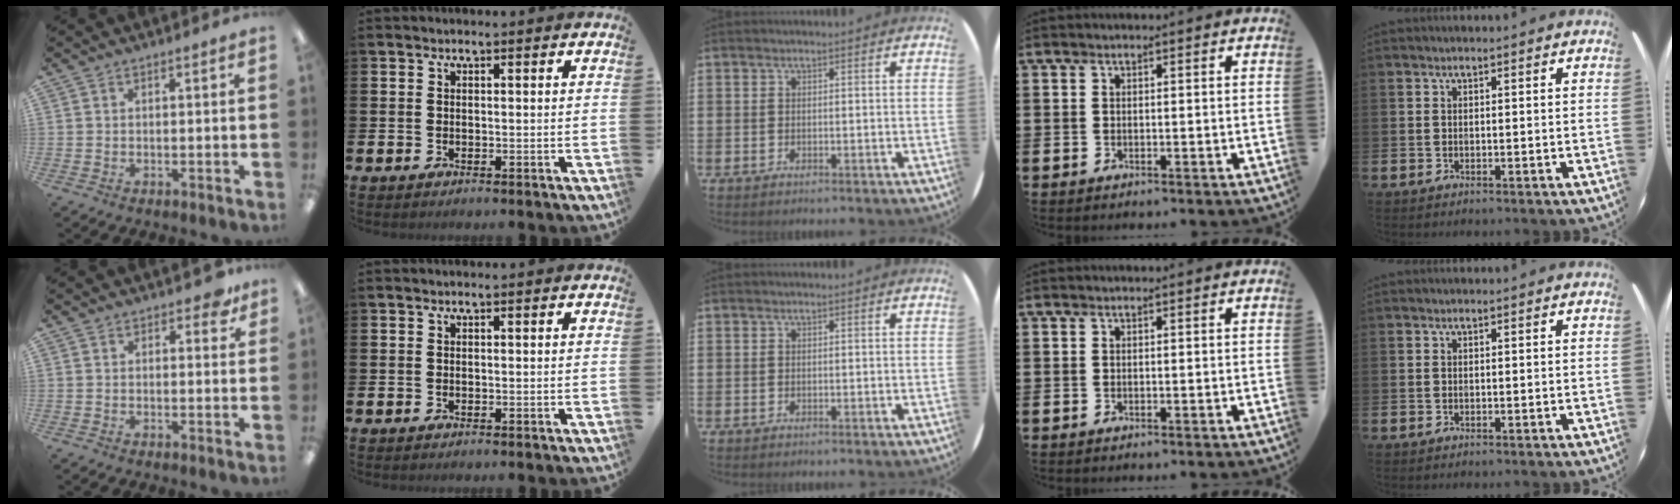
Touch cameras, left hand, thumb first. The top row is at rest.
{"thumb": {"total": 3.1, "force": [2.0, 1.7, 1.7], "torque": [-0.013, -0.003, 0.030]}}